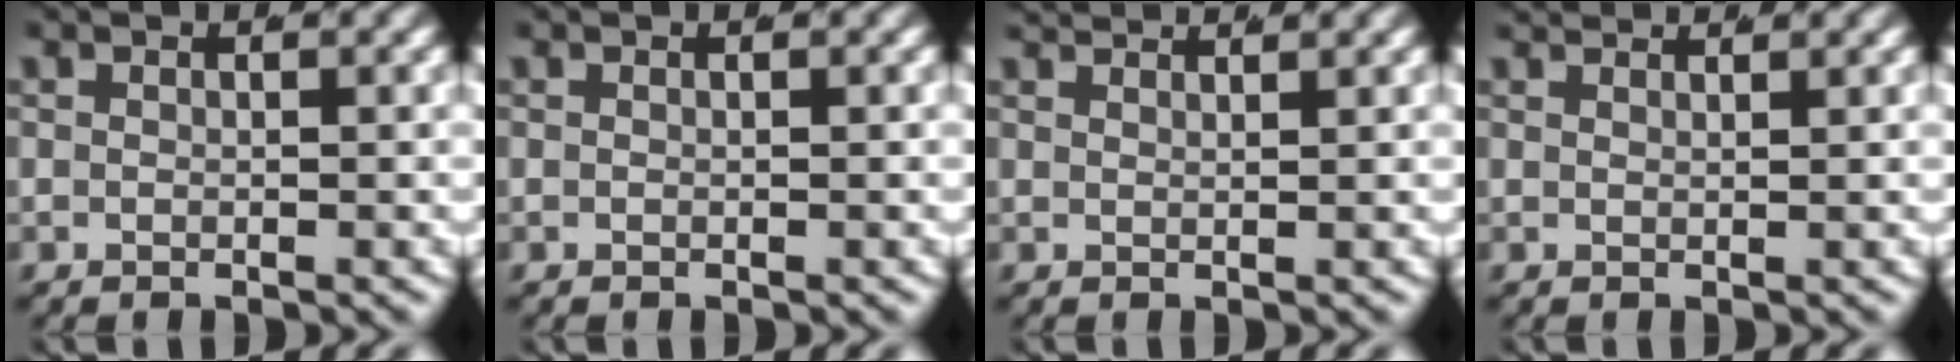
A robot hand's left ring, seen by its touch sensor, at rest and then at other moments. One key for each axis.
{"total": 0.0}
{"total": 2.4, "fx": 2.3, "fy": -0.5, "fz": 0.5, "tx": -0.003, "ty": 0.002, "tz": 0.040}
{"total": 2.0, "fx": 1.9, "fy": -0.6, "fz": 0.3, "tx": 0.002, "ty": 0.001, "tz": 0.032}